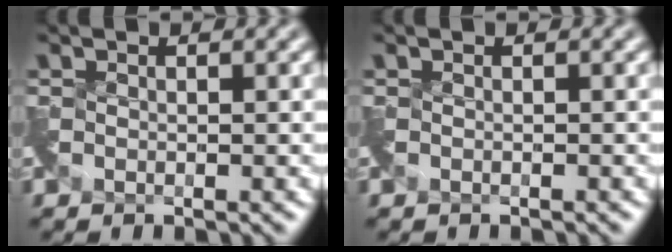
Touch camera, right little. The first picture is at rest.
{"total": 0.5, "force": [-0.5, 0.1, 0.1], "torque": [-0.003, -0.010, -0.010]}